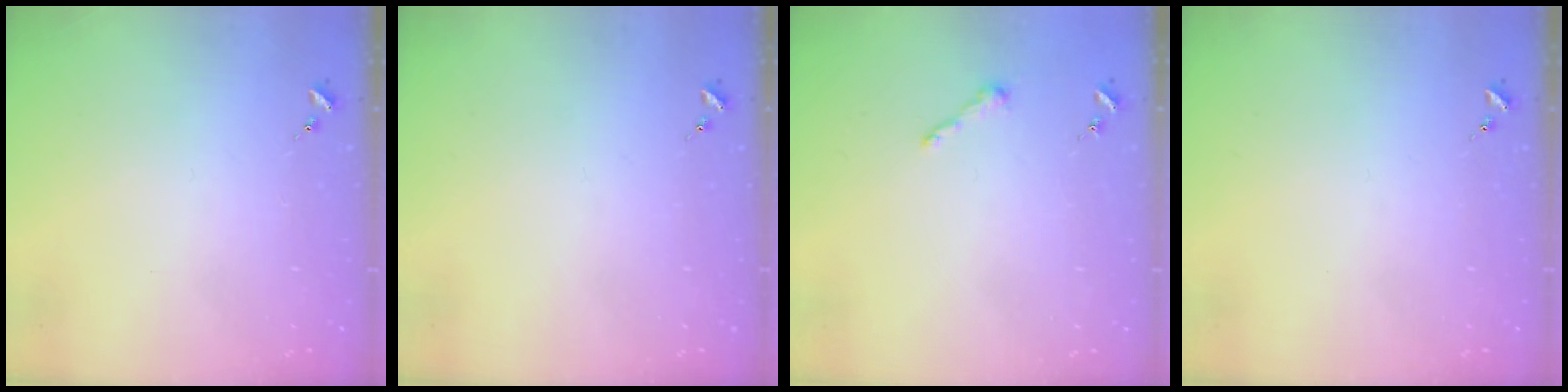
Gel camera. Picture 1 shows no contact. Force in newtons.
{"total": 0.0}
{"total": 3.6, "press": 3.6, "slide": 0.4}
{"total": 0.0}